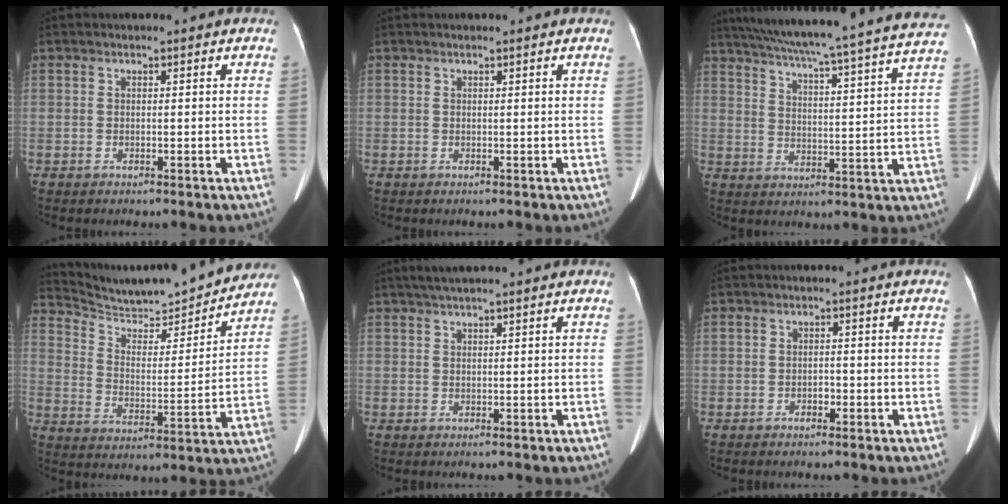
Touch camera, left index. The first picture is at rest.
{"total": 1.0, "force": [0.9, 0.0, 0.5], "torque": [-0.007, 0.014, 0.017]}
{"total": 29.7, "force": [26.8, -0.1, 12.8], "torque": [-0.213, -0.045, 0.343]}
{"total": 19.6, "force": [18.3, 2.3, 6.7], "torque": [-0.109, -0.015, 0.270]}
{"total": 4.5, "force": [3.5, -0.1, 2.7], "torque": [-0.048, 0.030, 0.064]}
{"total": 1.1, "force": [-0.6, 0.6, 0.7], "torque": [-0.010, 0.003, -0.008]}